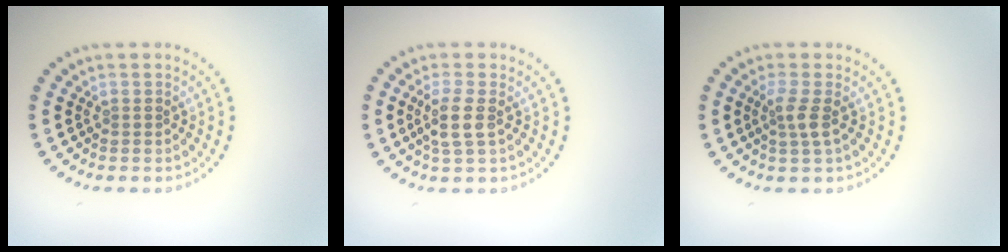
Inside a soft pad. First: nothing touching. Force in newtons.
{"total": 2.3, "press": 2.0, "slide": 1.1}
{"total": 1.8, "press": 1.4, "slide": 1.0}